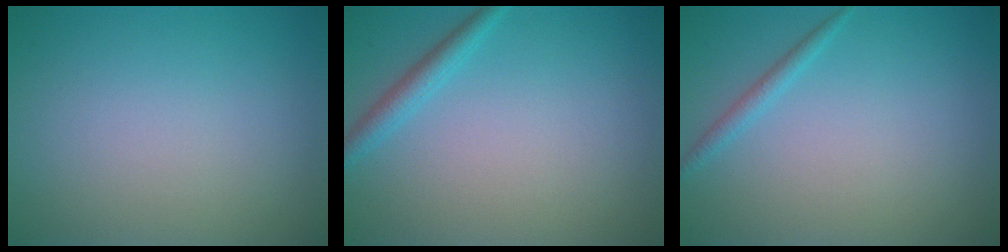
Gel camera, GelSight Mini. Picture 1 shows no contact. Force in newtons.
{"total": 1.8, "press": 1.8, "slide": 0.0}
{"total": 1.1, "press": 1.1, "slide": 0.1}